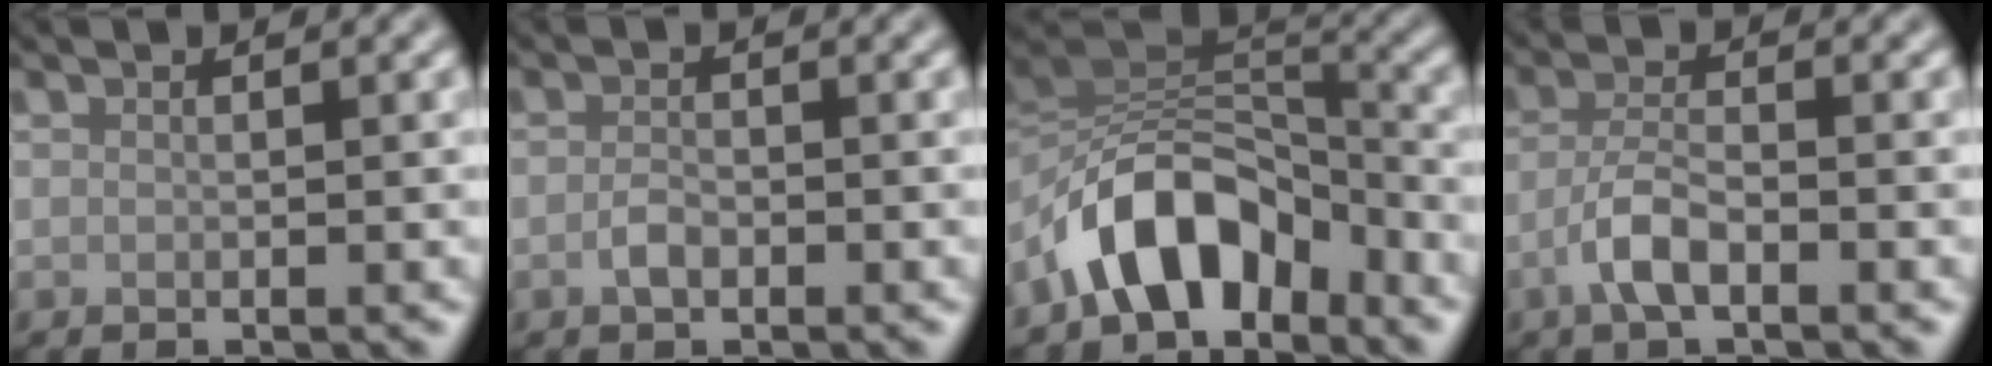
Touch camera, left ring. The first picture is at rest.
{"total": 1.4, "force": [-0.6, 0.7, 1.0], "torque": [-0.021, 0.000, -0.014]}
{"total": 8.5, "force": [-5.6, 4.4, 4.6], "torque": [-0.058, 0.010, -0.110]}
{"total": 3.1, "force": [-1.6, 1.0, 2.5], "torque": [-0.055, 0.004, -0.040]}